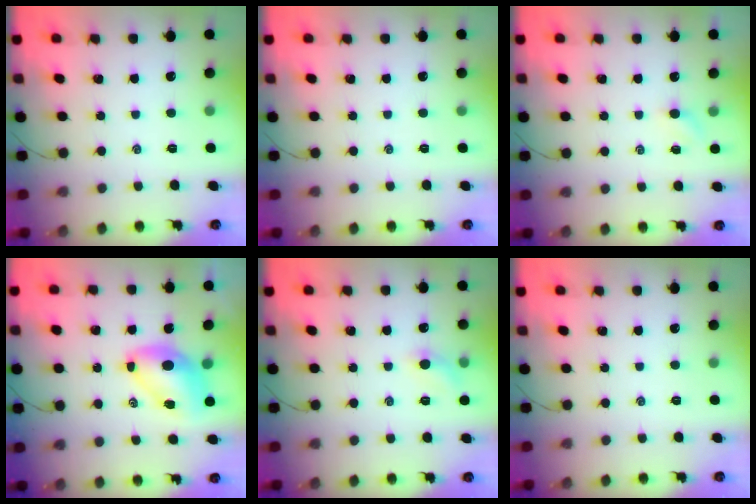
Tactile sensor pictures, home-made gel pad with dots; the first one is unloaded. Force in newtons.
{"total": 0.0}
{"total": 2.5, "press": 2.4, "slide": 0.8}
{"total": 8.1, "press": 7.9, "slide": 2.0}
{"total": 5.6, "press": 5.3, "slide": 2.0}
{"total": 0.0}